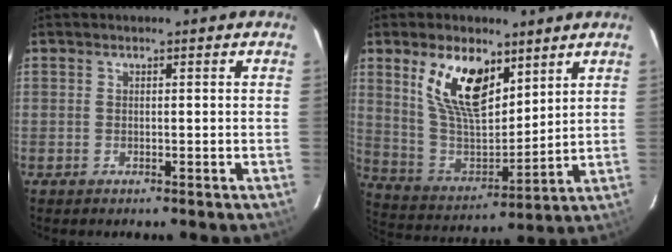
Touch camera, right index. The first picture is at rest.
{"total": 15.1, "force": [8.2, 7.3, 10.4], "torque": [-0.198, 0.002, 0.166]}